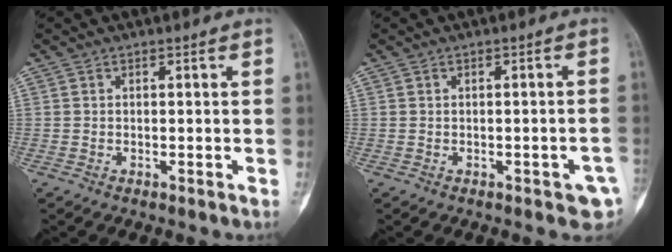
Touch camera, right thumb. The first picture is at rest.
{"total": 4.3, "force": [-1.6, 1.7, 3.6], "torque": [-0.032, 0.007, -0.015]}